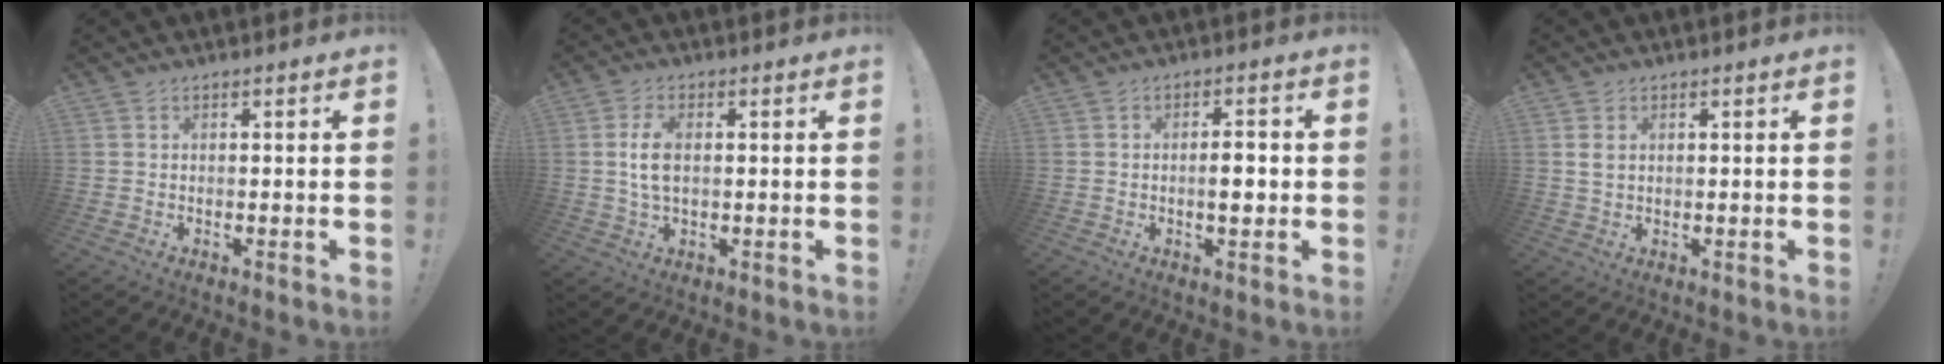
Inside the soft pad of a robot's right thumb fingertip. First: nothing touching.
{"total": 5.9, "force": [0.5, 3.1, 5.0], "torque": [-0.089, -0.001, 0.005]}
{"total": 4.7, "force": [-0.7, 1.6, 4.4], "torque": [-0.057, 0.000, -0.018]}
{"total": 2.5, "force": [0.9, 1.5, 1.7], "torque": [-0.030, 0.002, 0.017]}